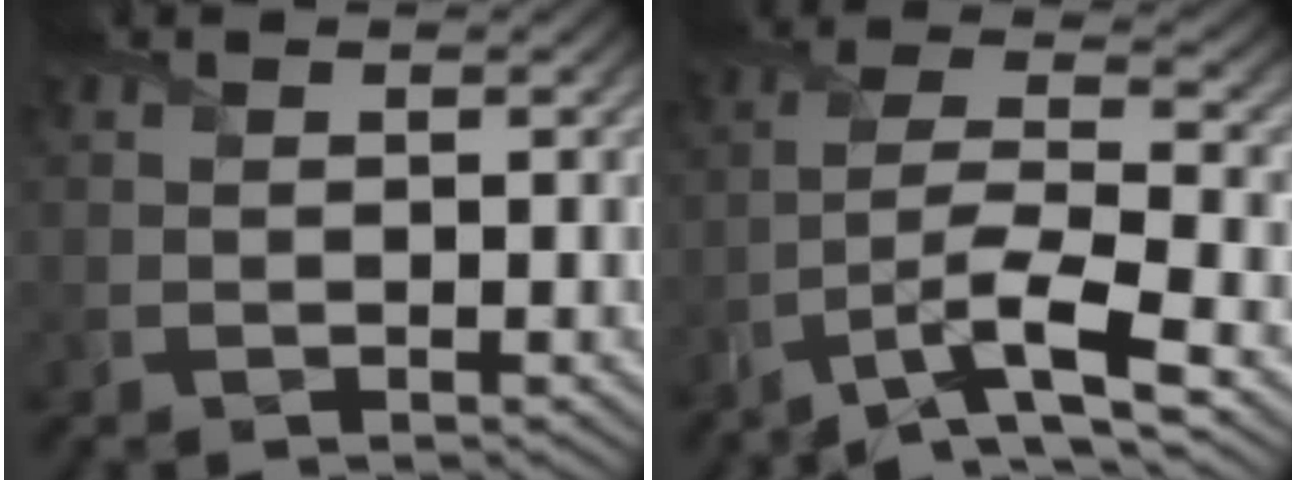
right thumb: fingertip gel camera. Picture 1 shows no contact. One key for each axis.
{"total": 10.6, "fx": -6.2, "fy": 2.6, "fz": 8.1, "tx": -0.158, "ty": 0.001, "tz": -0.122}